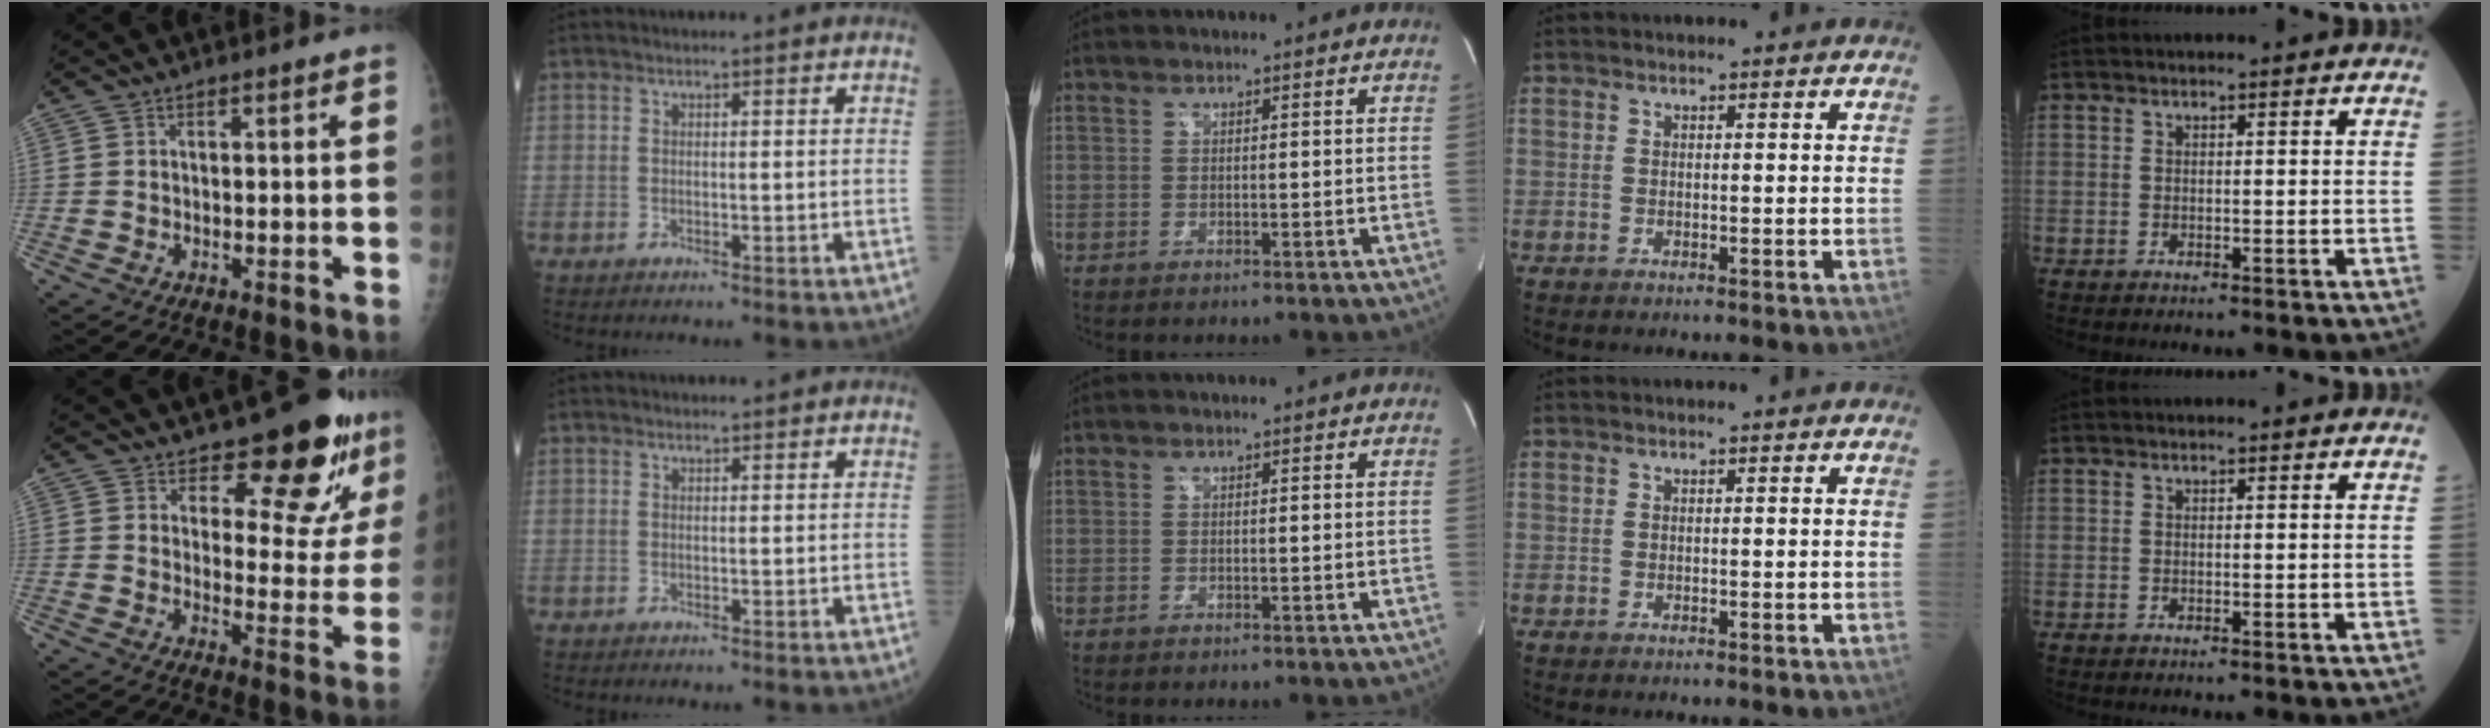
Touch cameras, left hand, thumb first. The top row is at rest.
{"thumb": {"total": 13.0, "force": [10.1, 5.2, 6.2], "torque": [-0.036, -0.084, 0.124]}, "index": {"total": 0.8, "force": [0.8, 0.2, 0.1], "torque": [-0.008, 0.001, 0.012]}}